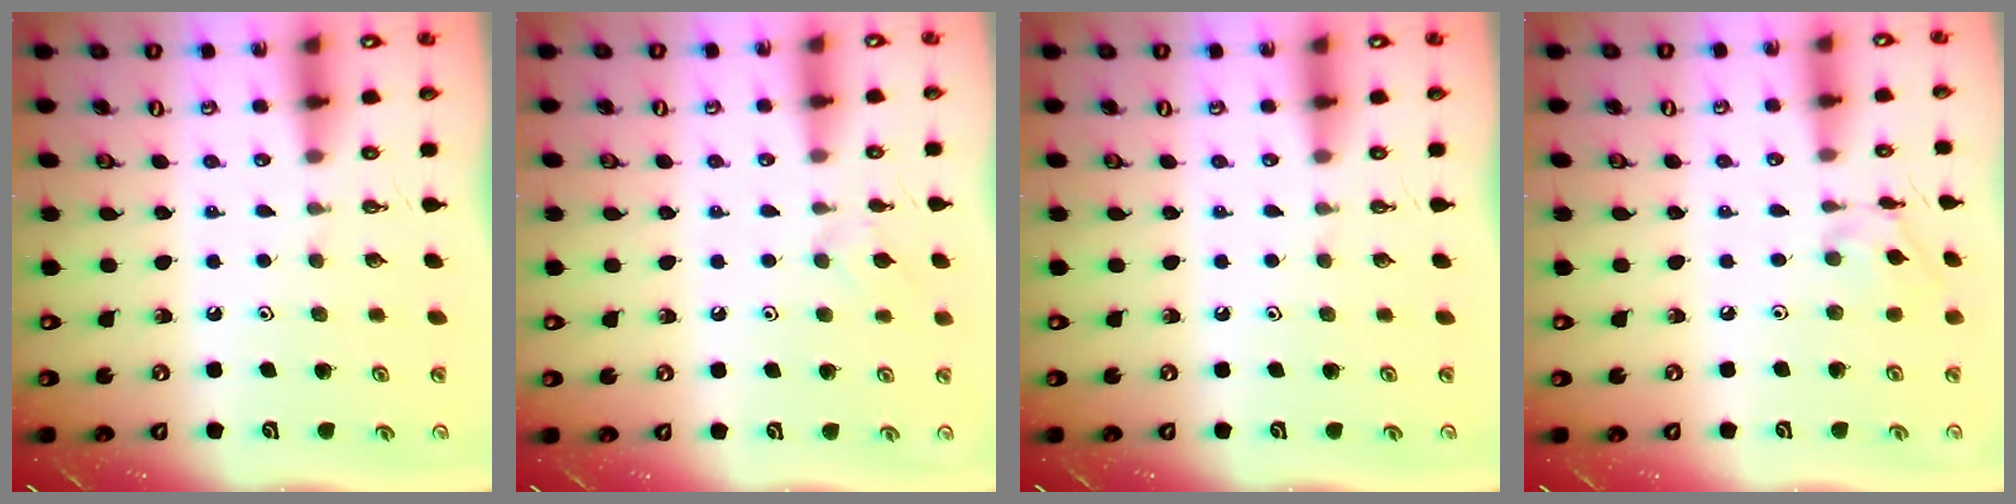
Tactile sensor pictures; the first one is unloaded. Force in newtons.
{"total": 4.2, "press": 4.2, "slide": 0.7}
{"total": 0.0}
{"total": 5.4, "press": 5.4, "slide": 0.6}